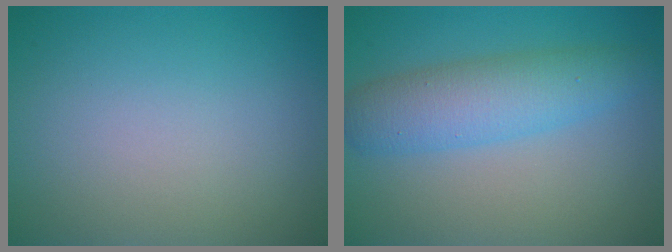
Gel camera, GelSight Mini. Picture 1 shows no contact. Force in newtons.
{"total": 5.1, "press": 5.0, "slide": 0.2}